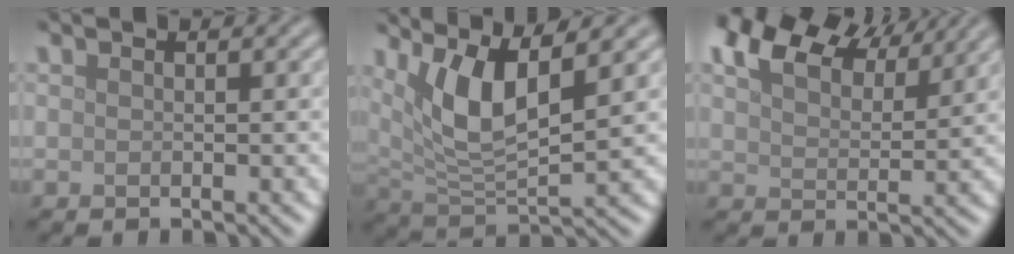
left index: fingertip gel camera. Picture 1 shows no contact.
{"total": 6.8, "force": [2.9, 2.1, 5.7], "torque": [-0.123, -0.010, 0.058]}
{"total": 9.2, "force": [6.9, 3.6, 5.0], "torque": [-0.106, 0.028, 0.102]}